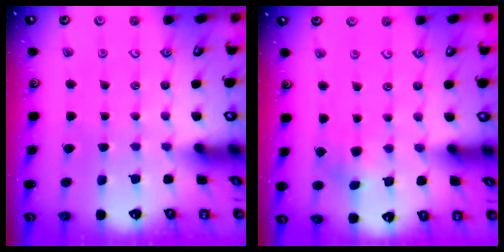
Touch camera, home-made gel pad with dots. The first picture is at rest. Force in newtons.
{"total": 2.1, "press": 2.1, "slide": 0.2}